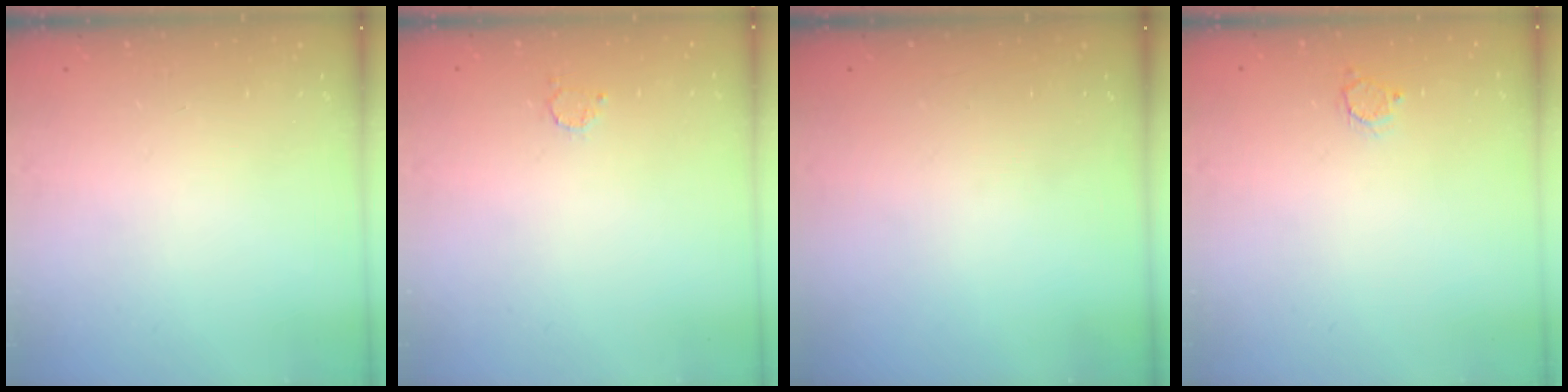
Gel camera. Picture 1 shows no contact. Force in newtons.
{"total": 1.7, "press": 1.7, "slide": 0.3}
{"total": 0.0}
{"total": 2.8, "press": 2.8, "slide": 0.3}